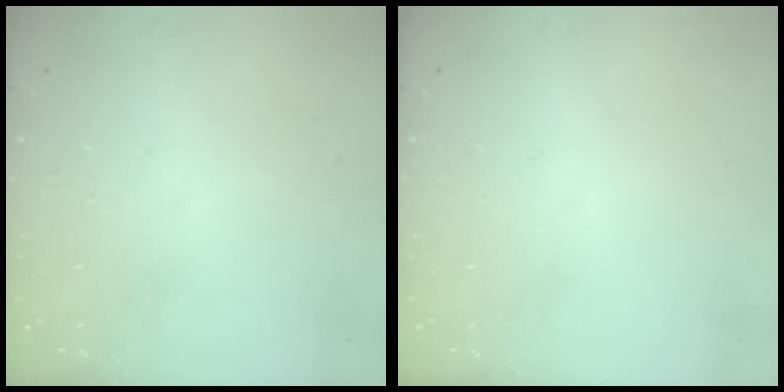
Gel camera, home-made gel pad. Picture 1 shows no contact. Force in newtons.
{"total": 0.0}